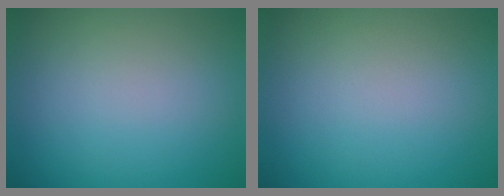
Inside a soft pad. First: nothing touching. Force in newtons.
{"total": 0.0}